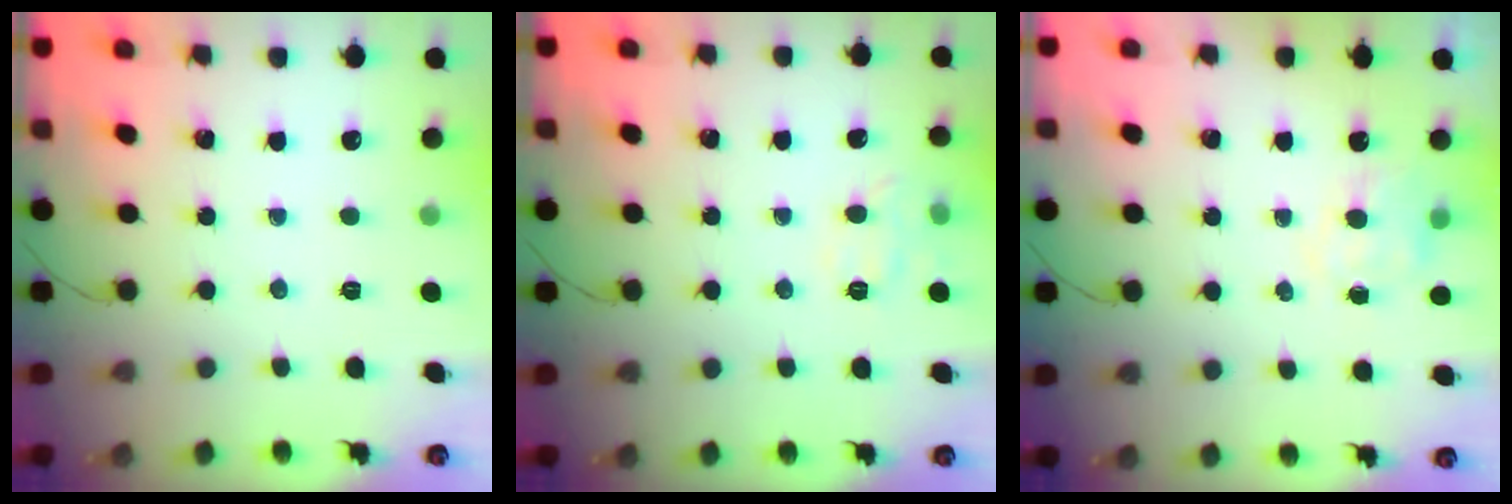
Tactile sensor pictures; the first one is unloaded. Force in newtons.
{"total": 8.5, "press": 8.4, "slide": 0.8}
{"total": 5.6, "press": 5.5, "slide": 0.5}